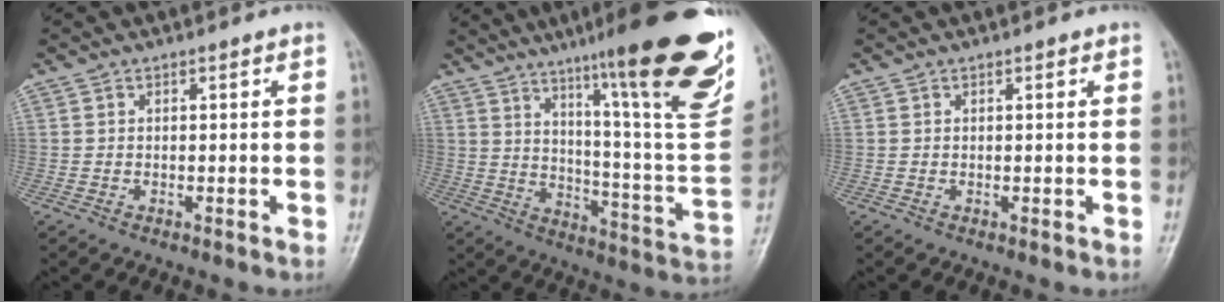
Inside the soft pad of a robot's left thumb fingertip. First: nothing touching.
{"total": 29.9, "force": [18.3, 4.0, 23.3], "torque": [-0.295, -0.074, 0.268]}
{"total": 0.7, "force": [0.4, 0.3, 0.5], "torque": [-0.005, -0.001, 0.004]}